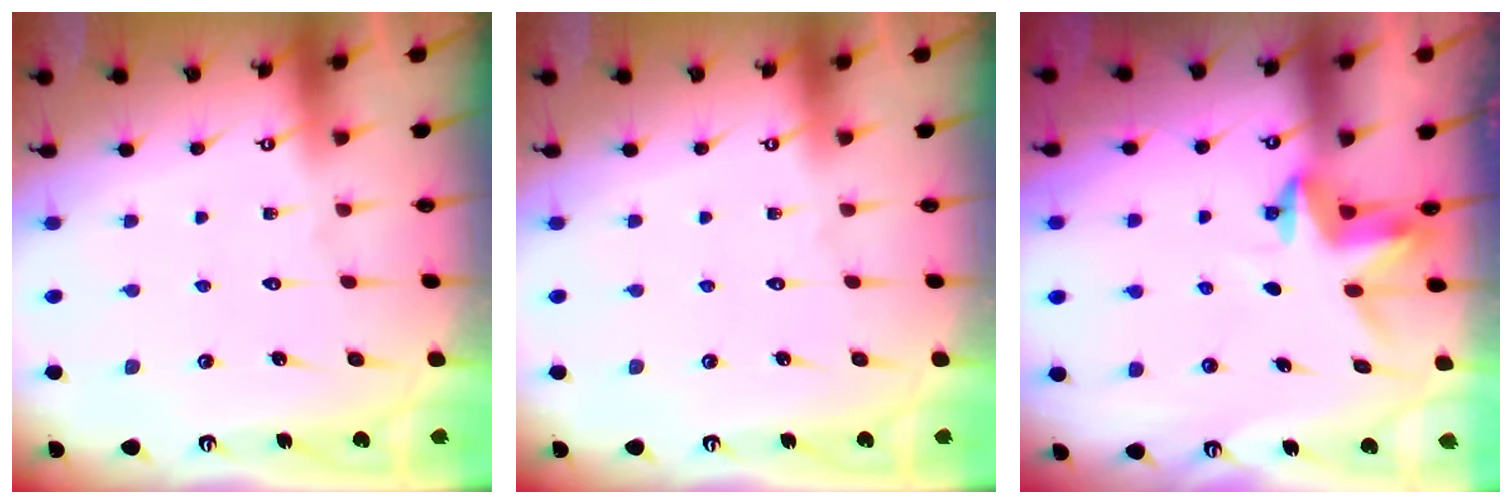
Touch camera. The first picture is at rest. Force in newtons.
{"total": 0.0}
{"total": 3.4, "press": 3.4, "slide": 0.1}